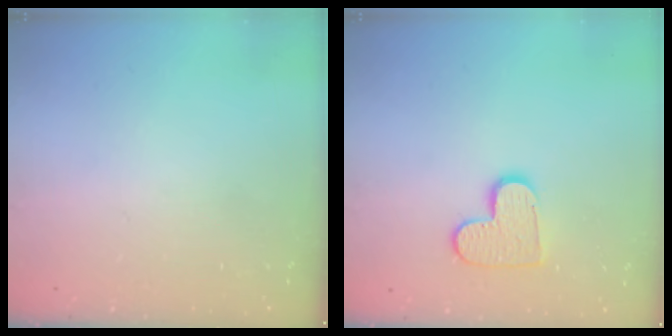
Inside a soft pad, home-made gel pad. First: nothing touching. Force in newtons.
{"total": 10.0, "press": 10.0, "slide": 0.6}